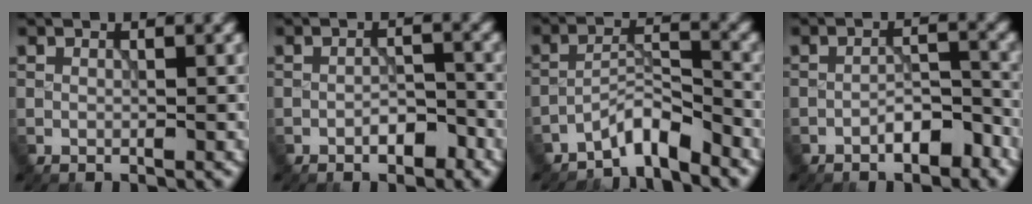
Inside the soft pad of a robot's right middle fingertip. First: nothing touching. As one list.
[{"total": 2.5, "force": [-1.5, 1.1, 1.7], "torque": [-0.024, 0.006, -0.025]}, {"total": 4.0, "force": [-3.5, 0.7, 1.7], "torque": [-0.027, 0.011, -0.072]}, {"total": 3.4, "force": [-2.2, 1.2, 2.2], "torque": [-0.030, 0.012, -0.038]}]